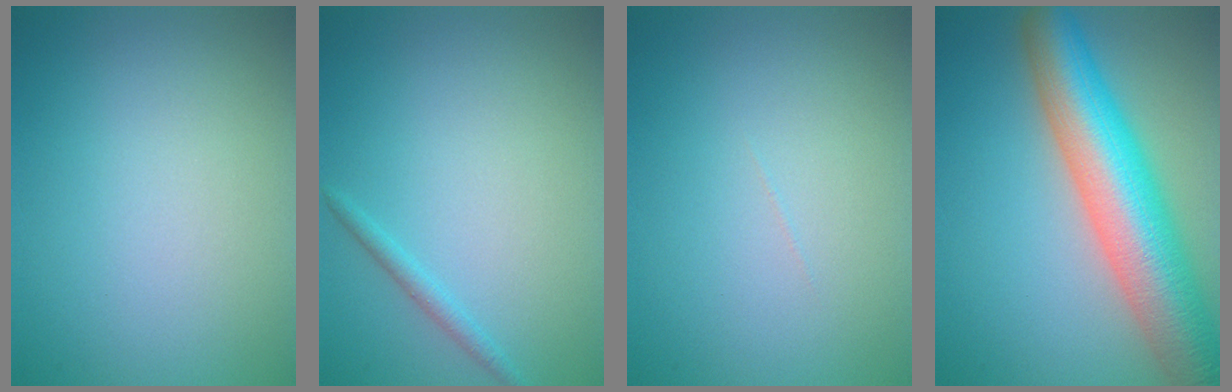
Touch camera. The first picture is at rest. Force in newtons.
{"total": 1.1, "press": 1.1, "slide": 0.0}
{"total": 0.0}
{"total": 10.8, "press": 10.8, "slide": 0.5}